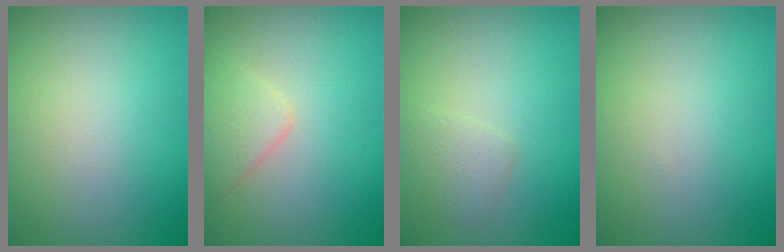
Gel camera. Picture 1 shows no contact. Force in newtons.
{"total": 2.1, "press": 2.1, "slide": 0.1}
{"total": 1.4, "press": 1.4, "slide": 0.1}
{"total": 0.0}